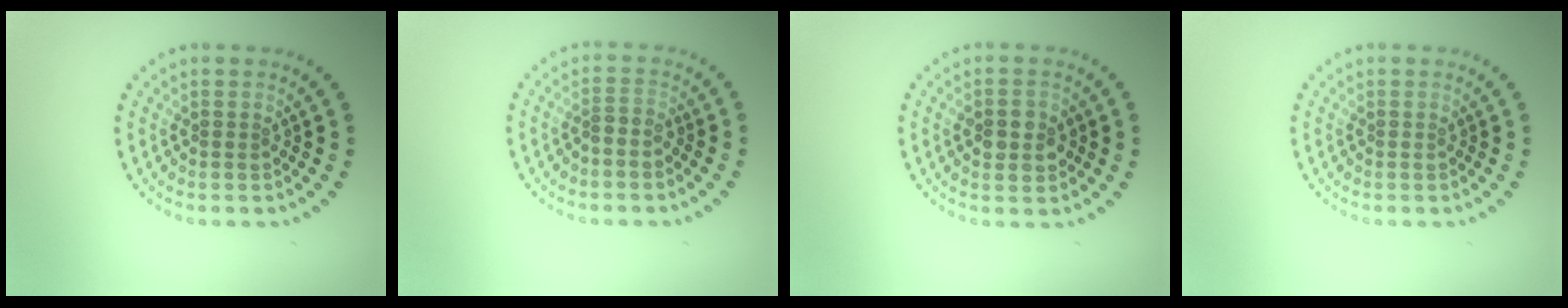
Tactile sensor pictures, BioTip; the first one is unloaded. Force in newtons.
{"total": 1.0, "press": 0.7, "slide": 0.7}
{"total": 2.9, "press": 2.9, "slide": 0.1}
{"total": 0.0}